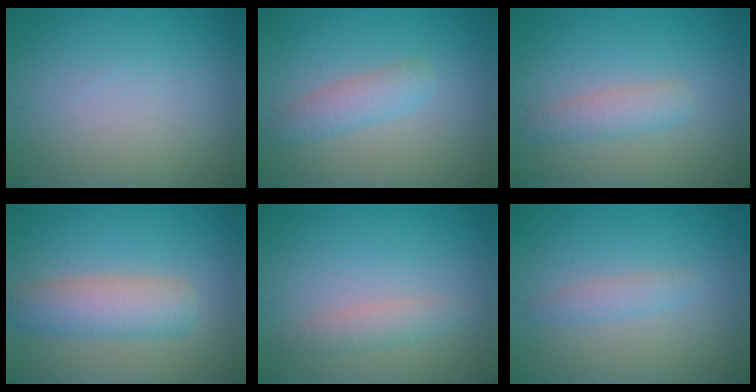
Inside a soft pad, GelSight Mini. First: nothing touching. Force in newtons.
{"total": 2.5, "press": 2.5, "slide": 0.1}
{"total": 2.2, "press": 2.2, "slide": 0.1}
{"total": 4.5, "press": 4.5, "slide": 0.3}
{"total": 1.7, "press": 1.7, "slide": 0.1}
{"total": 1.4, "press": 1.4, "slide": 0.1}